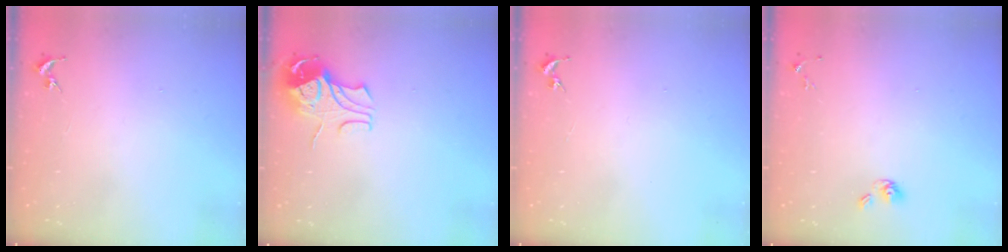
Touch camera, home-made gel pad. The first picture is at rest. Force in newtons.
{"total": 8.9, "press": 8.9, "slide": 0.9}
{"total": 0.0}
{"total": 5.6, "press": 5.1, "slide": 2.3}